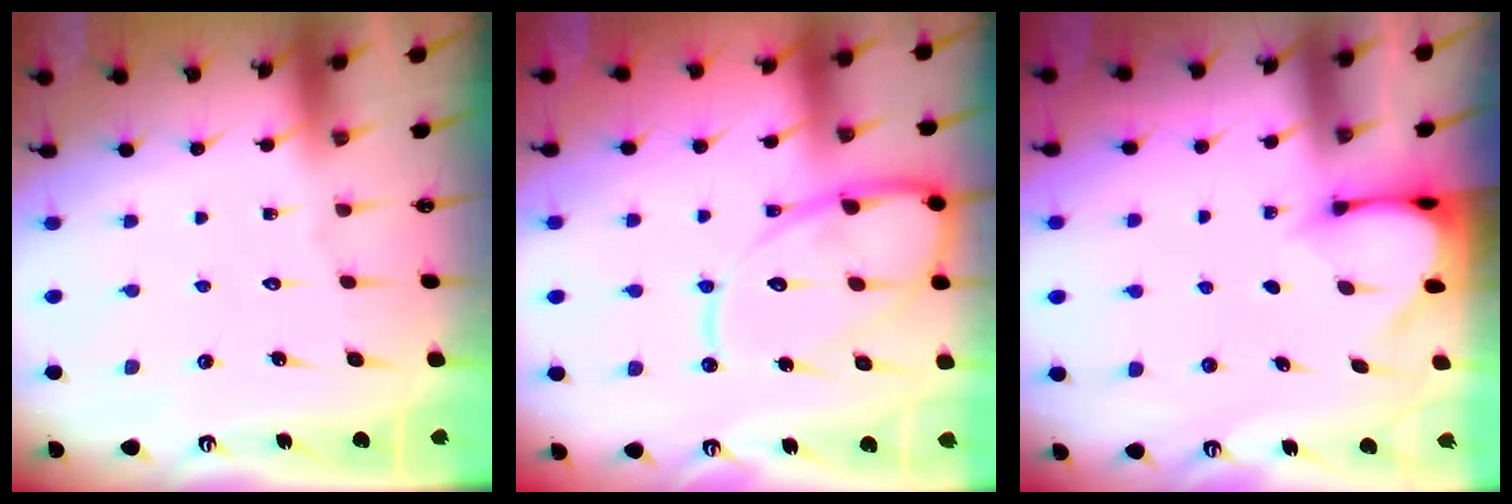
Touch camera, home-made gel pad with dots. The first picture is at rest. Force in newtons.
{"total": 15.4, "press": 15.3, "slide": 1.7}
{"total": 3.2, "press": 3.2, "slide": 0.3}